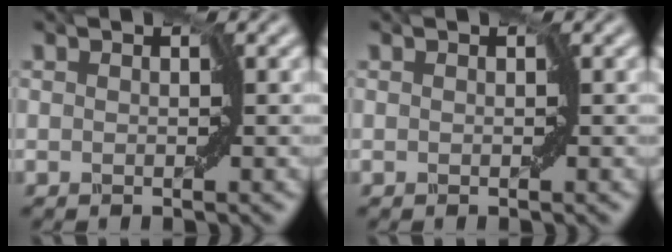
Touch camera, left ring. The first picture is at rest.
{"total": 0.0}